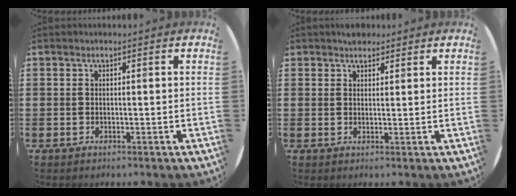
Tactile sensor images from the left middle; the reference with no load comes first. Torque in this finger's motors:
{"motor_torque": [0.39, -0.30, 0.02, 0.04]}